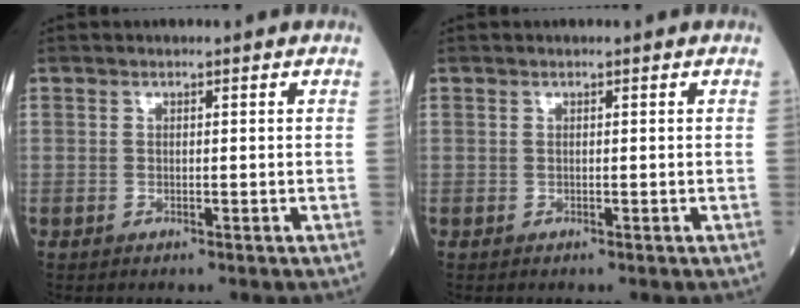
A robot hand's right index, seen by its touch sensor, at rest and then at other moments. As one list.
[{"total": 0.0}]